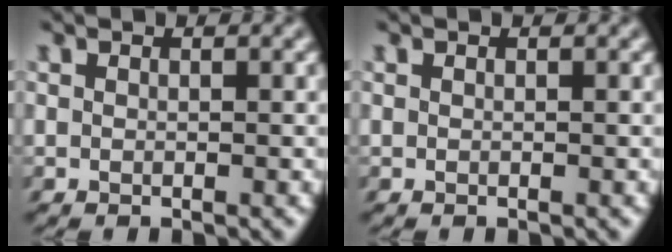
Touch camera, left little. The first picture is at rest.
{"total": 0.0}